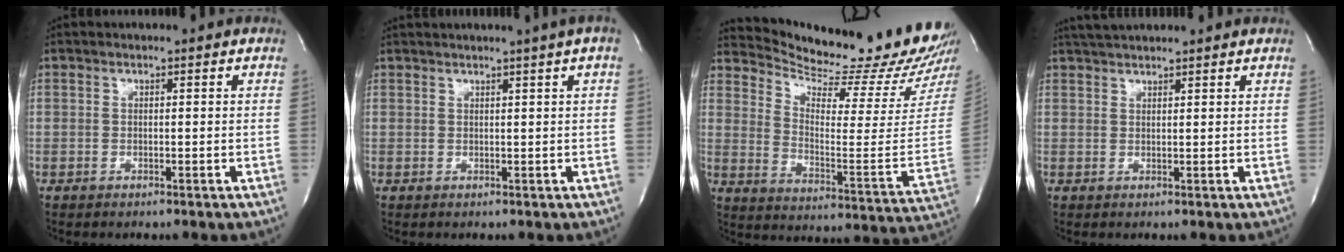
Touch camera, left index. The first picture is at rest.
{"total": 3.0, "force": [2.2, -1.1, 1.8], "torque": [-0.024, 0.003, 0.033]}
{"total": 21.6, "force": [20.7, -0.3, 6.1], "torque": [-0.112, -0.128, 0.279]}
{"total": 4.3, "force": [4.0, 0.2, 1.6], "torque": [-0.028, 0.027, 0.072]}